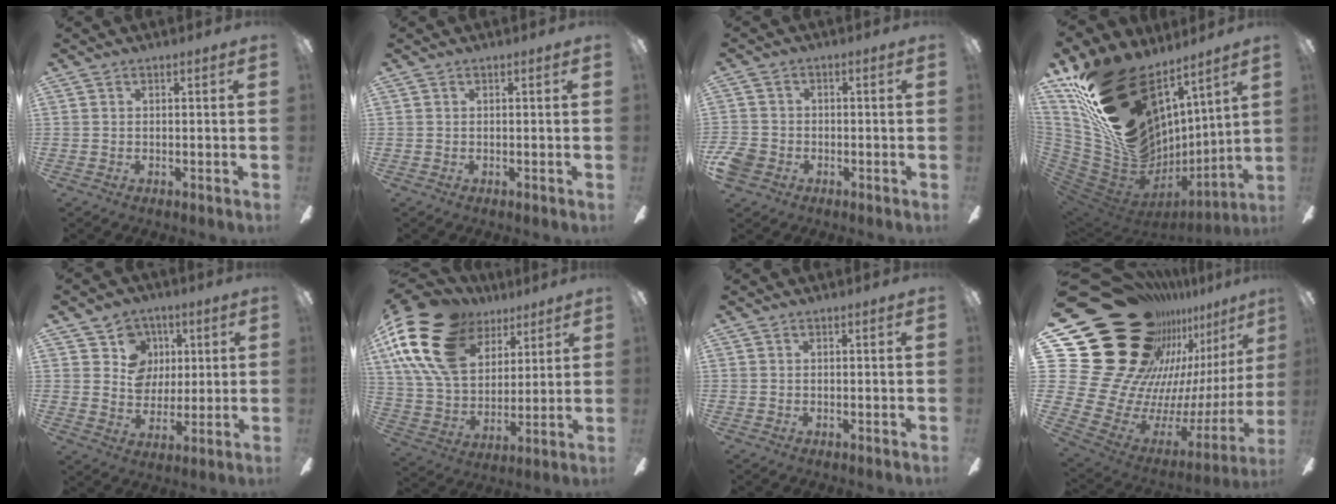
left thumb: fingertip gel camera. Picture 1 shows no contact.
{"total": 0.0}
{"total": 4.8, "force": [-2.1, 3.9, 1.9], "torque": [-0.049, 0.013, -0.040]}
{"total": 29.9, "force": [15.6, 18.4, 17.6], "torque": [-0.272, -0.130, 0.337]}
{"total": 10.1, "force": [4.0, 9.0, 2.0], "torque": [-0.041, -0.013, 0.079]}
{"total": 22.3, "force": [11.3, 14.3, 12.9], "torque": [-0.279, -0.042, 0.205]}
{"total": 0.0}
{"total": 35.4, "force": [18.4, 22.2, 20.5], "torque": [-0.330, -0.197, 0.425]}